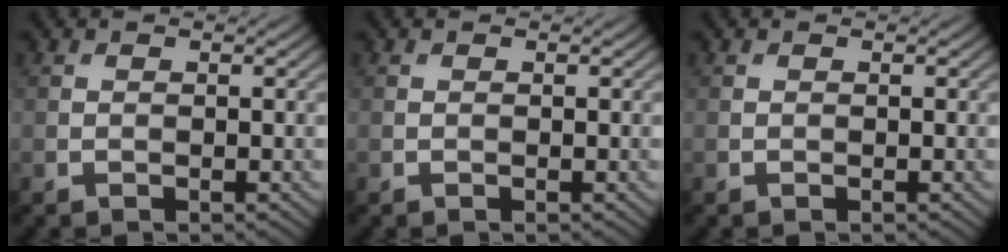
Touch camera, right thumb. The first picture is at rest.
{"total": 0.0}
{"total": 0.0}